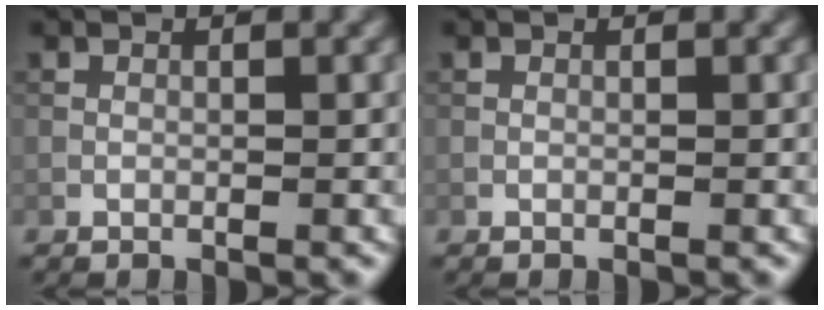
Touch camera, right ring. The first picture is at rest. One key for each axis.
{"total": 0.0}